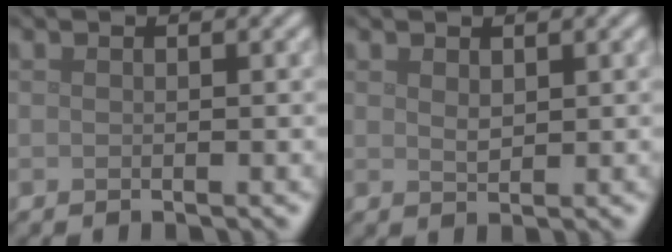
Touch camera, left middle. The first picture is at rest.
{"total": 0.9, "force": [0.6, 0.4, 0.6], "torque": [-0.013, -0.002, 0.015]}